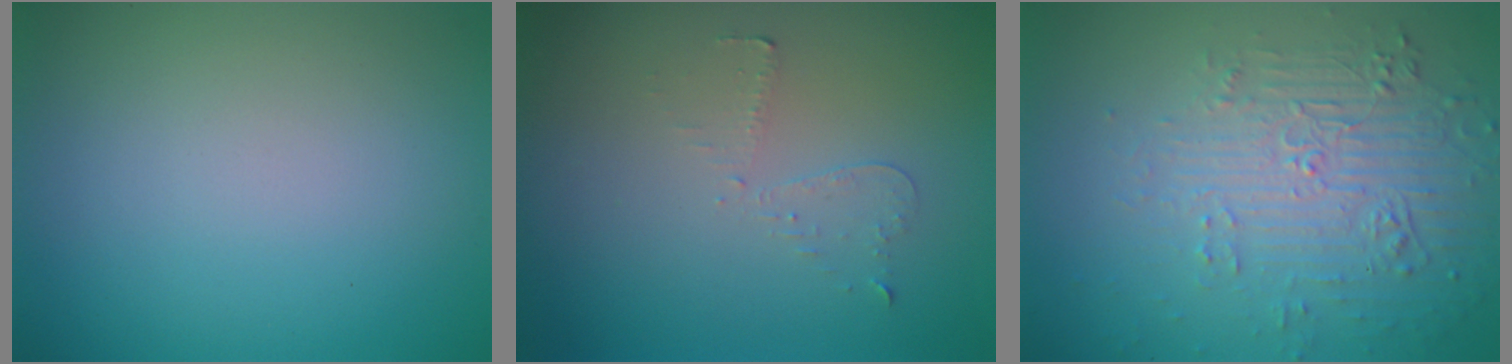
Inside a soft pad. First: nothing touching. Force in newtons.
{"total": 0.9, "press": 0.8, "slide": 0.4}
{"total": 6.0, "press": 3.6, "slide": 4.8}